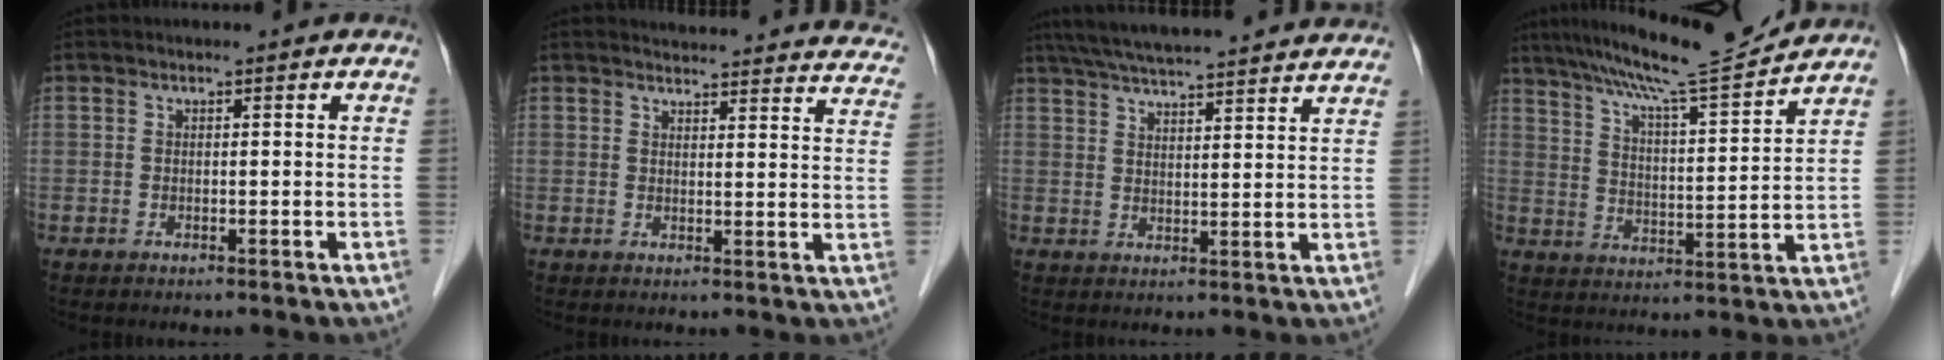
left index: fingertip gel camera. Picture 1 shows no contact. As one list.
[{"total": 21.8, "force": [21.1, 3.5, 4.3], "torque": [-0.046, -0.066, 0.223]}, {"total": 21.8, "force": [19.7, 1.6, 9.2], "torque": [-0.154, 0.029, 0.265]}, {"total": 13.9, "force": [12.6, -0.9, 5.8], "torque": [-0.103, -0.003, 0.196]}]